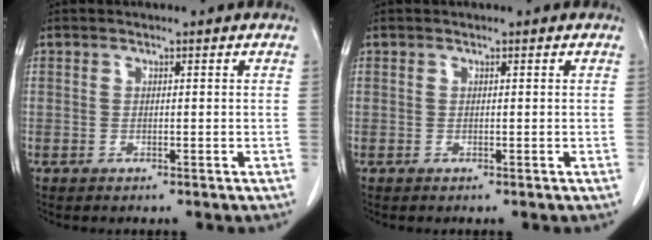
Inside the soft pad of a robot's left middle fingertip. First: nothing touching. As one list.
[{"total": 0.0}]